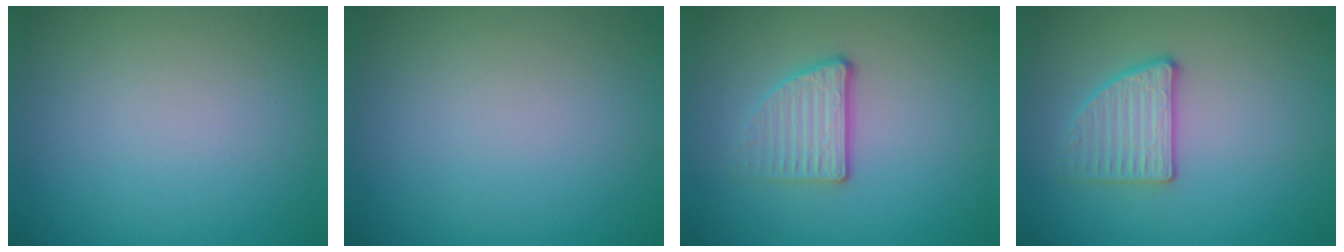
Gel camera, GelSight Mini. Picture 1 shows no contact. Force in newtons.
{"total": 0.0}
{"total": 3.0, "press": 2.3, "slide": 1.9}
{"total": 2.8, "press": 2.7, "slide": 0.6}